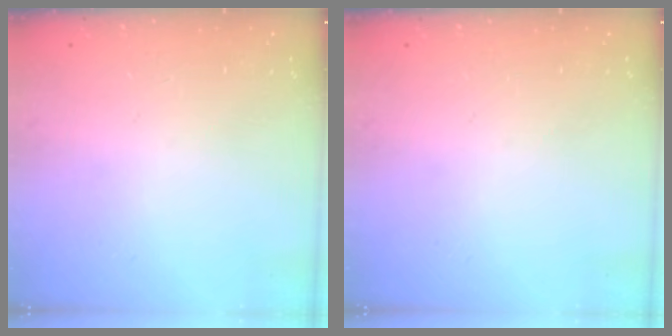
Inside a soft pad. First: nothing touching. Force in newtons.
{"total": 0.0}